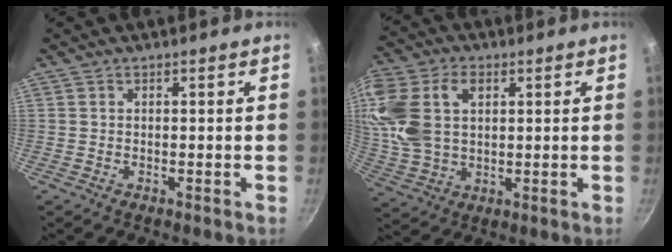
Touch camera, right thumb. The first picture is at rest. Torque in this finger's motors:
{"motor_torque": [0.95, 3.48, 1.23, -0.33, 0.19]}